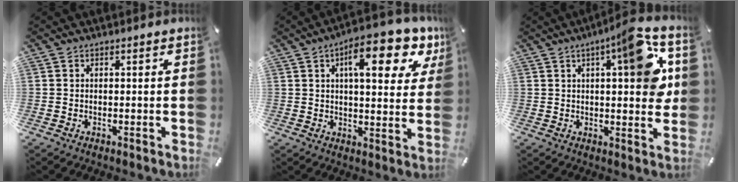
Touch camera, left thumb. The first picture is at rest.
{"total": 14.7, "force": [7.6, 5.6, 11.2], "torque": [-0.151, -0.035, 0.117]}
{"total": 13.7, "force": [5.1, 3.8, 12.2], "torque": [-0.156, -0.029, 0.074]}